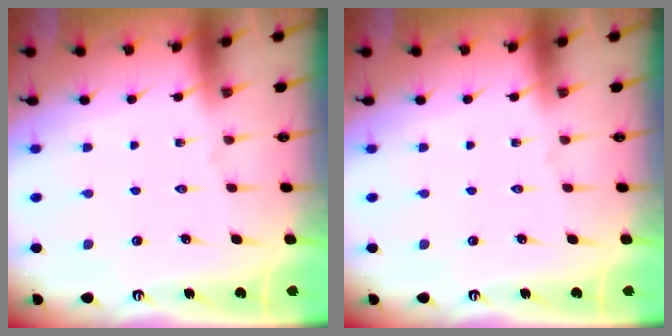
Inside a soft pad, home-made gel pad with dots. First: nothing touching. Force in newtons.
{"total": 0.0}